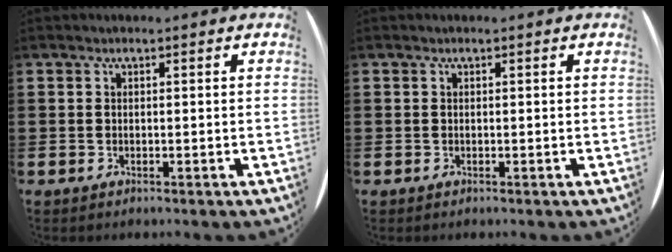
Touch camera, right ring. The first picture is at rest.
{"total": 0.0}